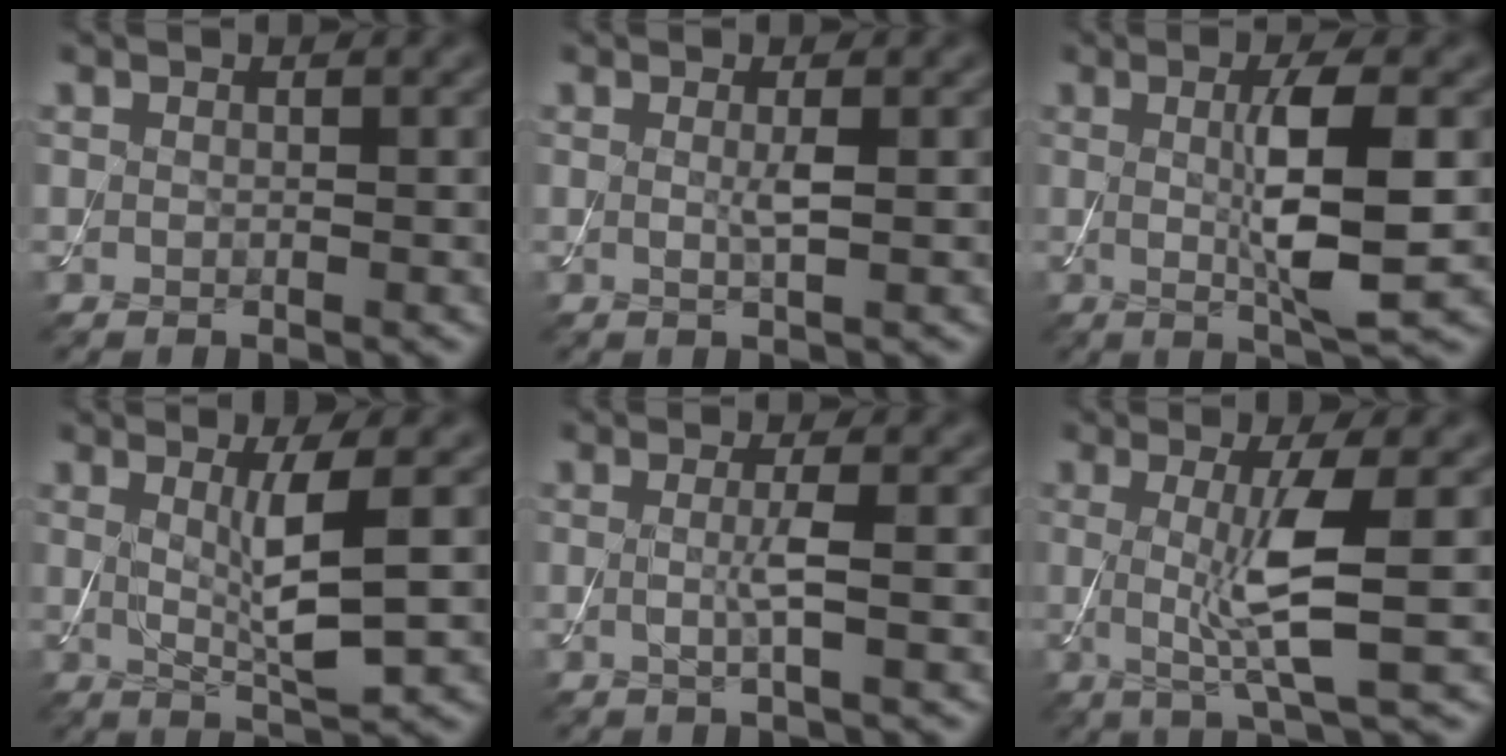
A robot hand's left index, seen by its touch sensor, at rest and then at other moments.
{"total": 1.2, "force": [0.1, 0.1, 1.2], "torque": [-0.027, -0.001, 0.000]}
{"total": 6.2, "force": [0.1, 1.1, 6.1], "torque": [-0.105, -0.003, 0.004]}
{"total": 4.3, "force": [0.7, 0.5, 4.2], "torque": [-0.076, -0.011, 0.020]}
{"total": 1.7, "force": [-0.1, 0.2, 1.7], "torque": [-0.039, -0.004, -0.005]}
{"total": 5.4, "force": [0.2, 0.8, 5.4], "torque": [-0.101, -0.007, 0.004]}